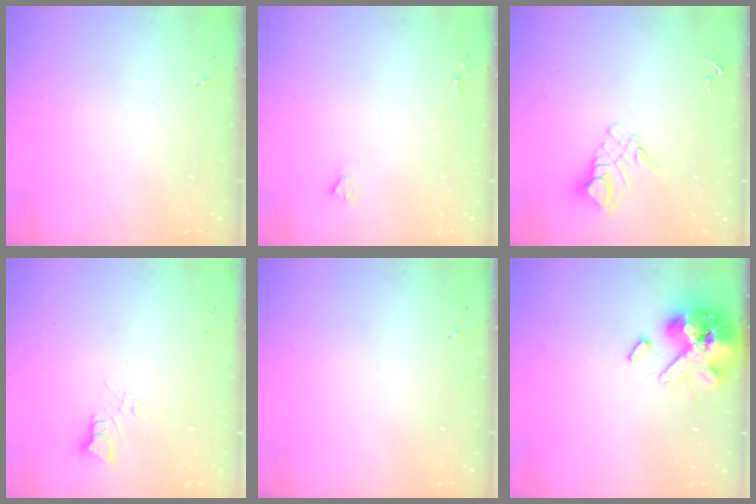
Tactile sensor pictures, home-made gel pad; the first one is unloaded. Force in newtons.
{"total": 1.9, "press": 1.9, "slide": 0.2}
{"total": 10.6, "press": 10.5, "slide": 0.7}
{"total": 3.4, "press": 3.4, "slide": 0.2}
{"total": 0.0}
{"total": 13.6, "press": 13.5, "slide": 2.2}